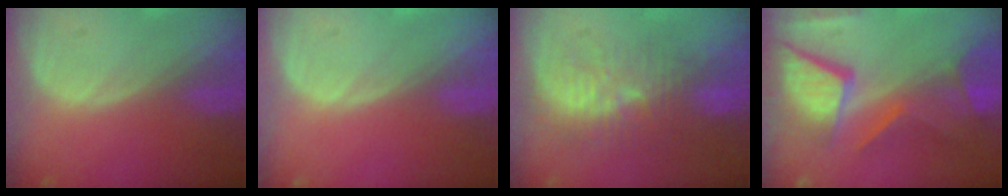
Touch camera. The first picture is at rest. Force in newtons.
{"total": 0.0}
{"total": 9.5, "press": 9.1, "slide": 2.7}
{"total": 12.1, "press": 9.9, "slide": 6.9}